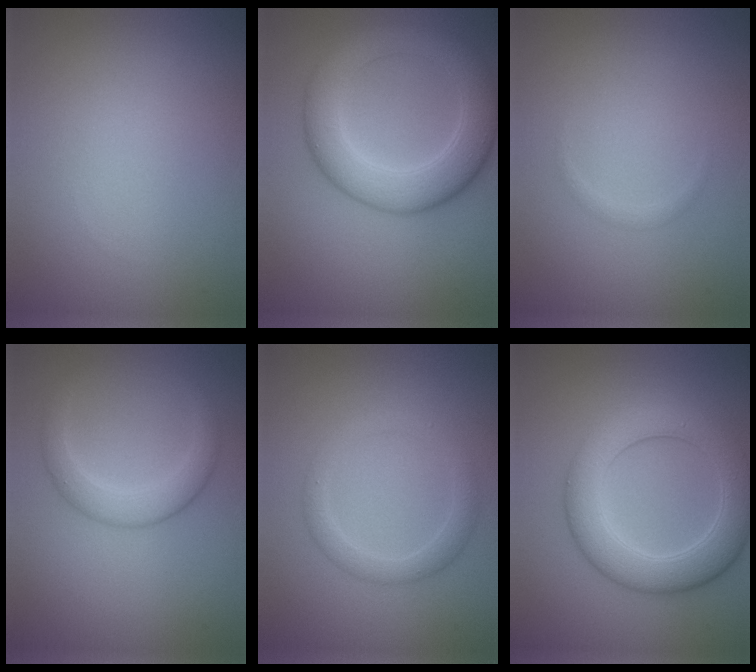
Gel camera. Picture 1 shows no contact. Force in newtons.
{"total": 6.7, "press": 6.7, "slide": 0.1}
{"total": 0.6, "press": 0.6, "slide": 0.0}
{"total": 2.7, "press": 2.7, "slide": 0.2}
{"total": 2.2, "press": 2.2, "slide": 0.1}
{"total": 6.4, "press": 6.4, "slide": 0.1}